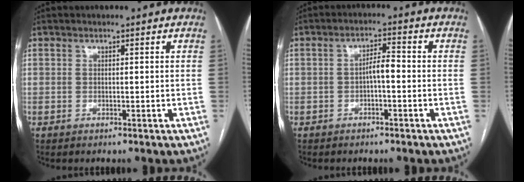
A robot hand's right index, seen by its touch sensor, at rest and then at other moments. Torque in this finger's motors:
{"motor_torque": [0.69, -0.07, 0.25, 0.07]}